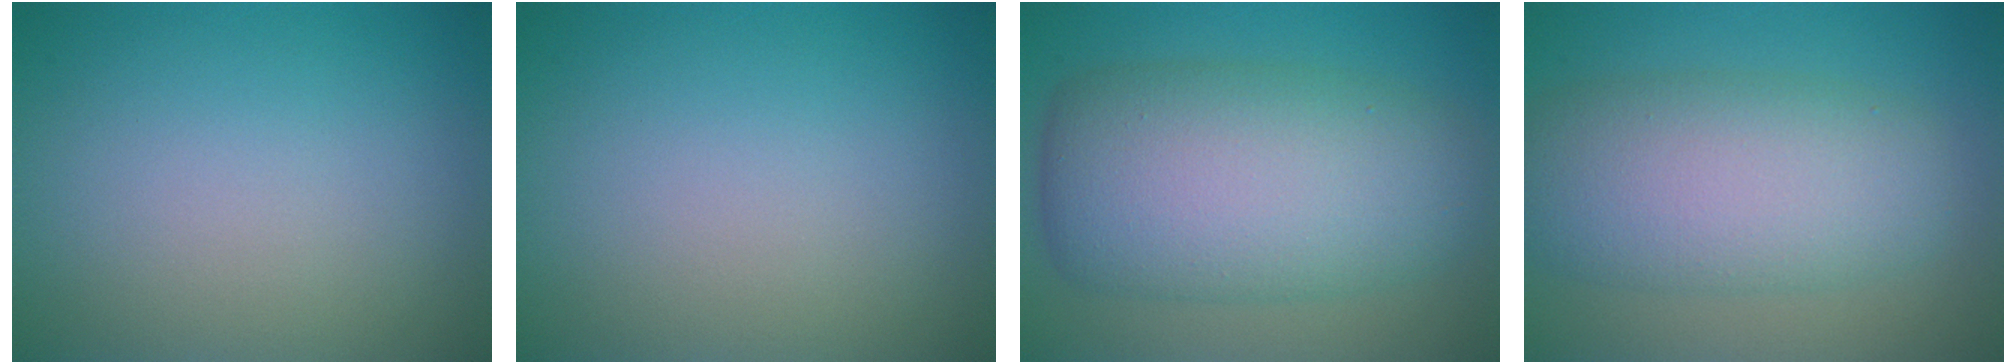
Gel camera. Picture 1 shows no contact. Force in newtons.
{"total": 0.0}
{"total": 10.7, "press": 10.7, "slide": 0.4}
{"total": 8.0, "press": 8.0, "slide": 0.5}